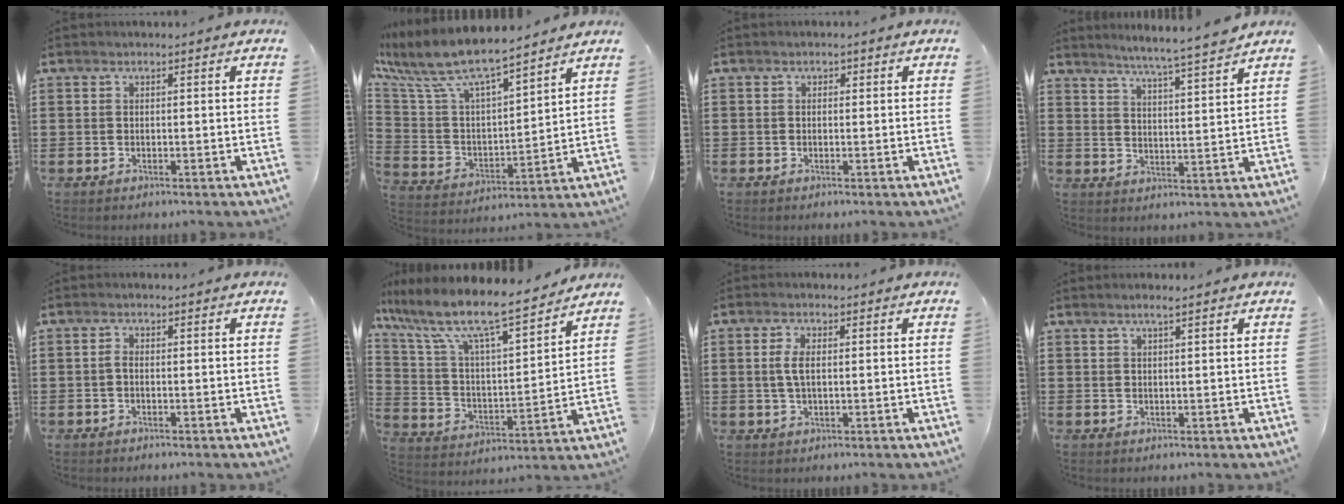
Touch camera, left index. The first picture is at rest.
{"total": 8.5, "force": [7.3, 1.8, 4.0], "torque": [-0.113, -0.045, 0.122]}
{"total": 0.8, "force": [-0.1, 0.7, 0.2], "torque": [-0.006, 0.003, -0.002]}
{"total": 4.9, "force": [4.5, -1.3, 1.6], "torque": [-0.048, -0.031, 0.075]}
{"total": 1.0, "force": [-0.4, 0.4, 0.9], "torque": [-0.019, -0.001, -0.007]}
{"total": 9.5, "force": [7.8, 1.5, 5.2], "torque": [-0.136, -0.054, 0.128]}
{"total": 3.4, "force": [0.4, 1.4, 3.1], "torque": [-0.078, -0.001, 0.001]}
{"total": 1.5, "force": [1.1, -0.1, 1.0], "torque": [-0.020, 0.000, 0.020]}